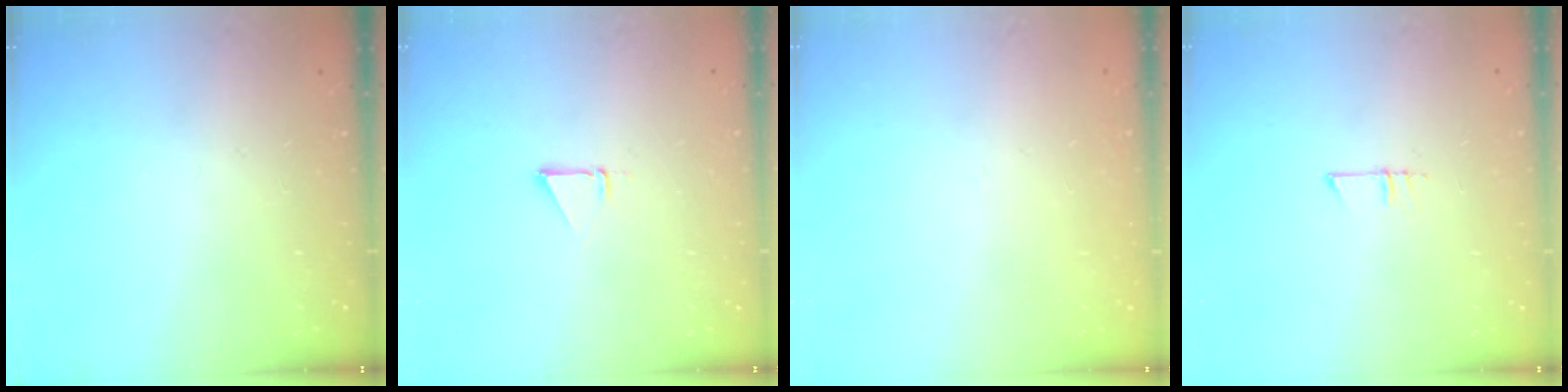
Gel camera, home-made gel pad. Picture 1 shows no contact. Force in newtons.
{"total": 1.5, "press": 1.5, "slide": 0.0}
{"total": 2.7, "press": 2.7, "slide": 0.3}
{"total": 4.6, "press": 4.6, "slide": 0.4}